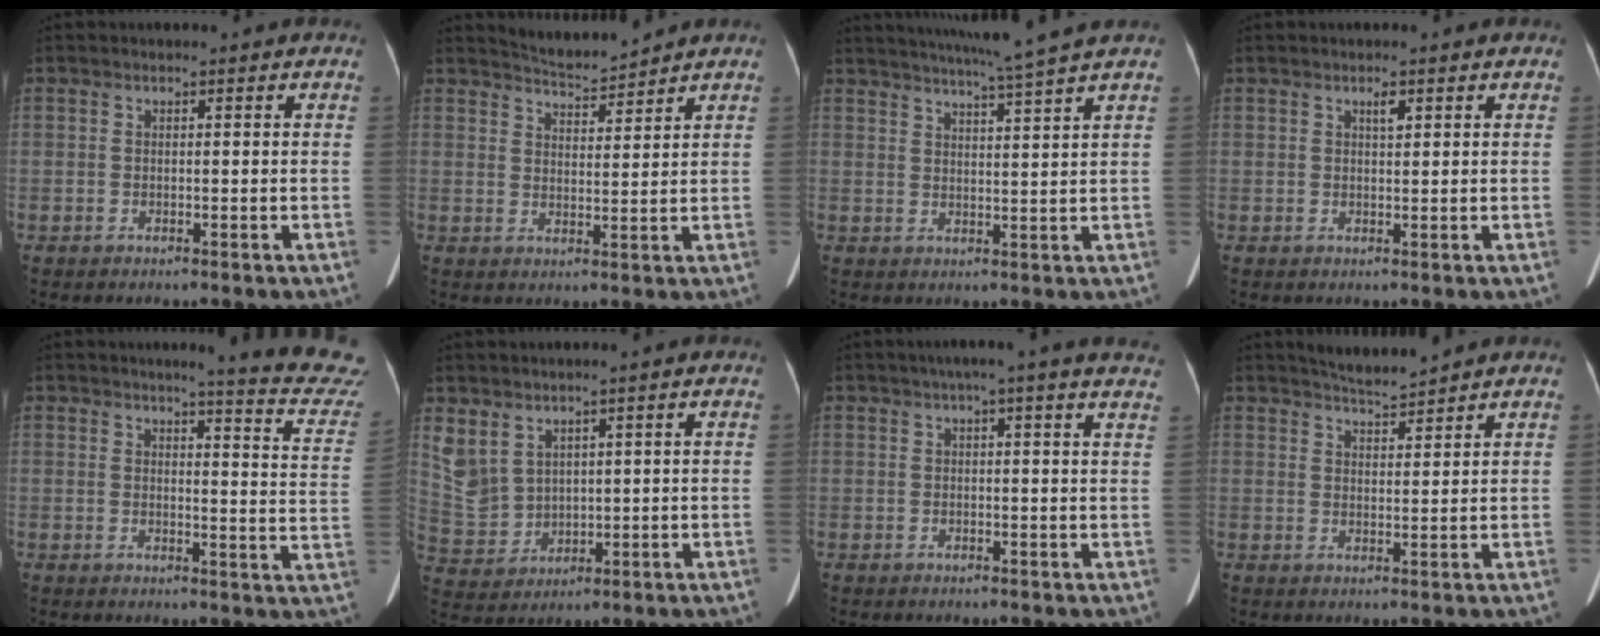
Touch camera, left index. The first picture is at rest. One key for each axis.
{"total": 4.8, "fx": 4.8, "fy": -0.4, "fz": 0.2, "tx": -0.011, "ty": -0.001, "tz": 0.085}
{"total": 9.8, "fx": 8.5, "fy": -2.2, "fz": 4.4, "tx": -0.072, "ty": -0.009, "tz": 0.122}
{"total": 1.3, "fx": 0.7, "fy": 0.4, "fz": 1.0, "tx": -0.015, "ty": -0.004, "tz": 0.012}
{"total": 13.7, "fx": 12.9, "fy": -0.8, "fz": 4.4, "tx": -0.041, "ty": -0.104, "tz": 0.123}
{"total": 8.1, "fx": 5.0, "fy": 5.8, "fz": 2.8, "tx": -0.076, "ty": -0.002, "tz": 0.126}
{"total": 11.5, "fx": 9.4, "fy": 0.0, "fz": 6.6, "tx": -0.092, "ty": 0.024, "tz": 0.094}
{"total": 4.2, "fx": 4.1, "fy": -0.4, "fz": 0.8, "tx": -0.017, "ty": 0.002, "tz": 0.075}